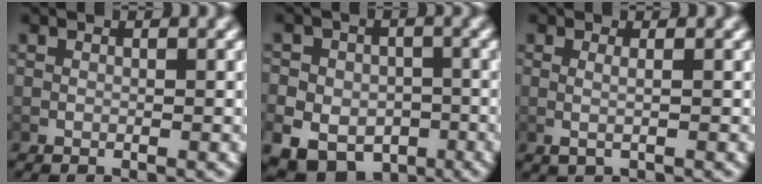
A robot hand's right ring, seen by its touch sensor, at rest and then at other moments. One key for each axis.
{"total": 9.1, "fx": -4.9, "fy": 7.0, "fz": 3.1, "tx": -0.062, "ty": -0.044, "tz": -0.074}
{"total": 1.2, "fx": 0.1, "fy": 0.1, "fz": 1.2, "tx": -0.030, "ty": -0.009, "tz": 0.007}